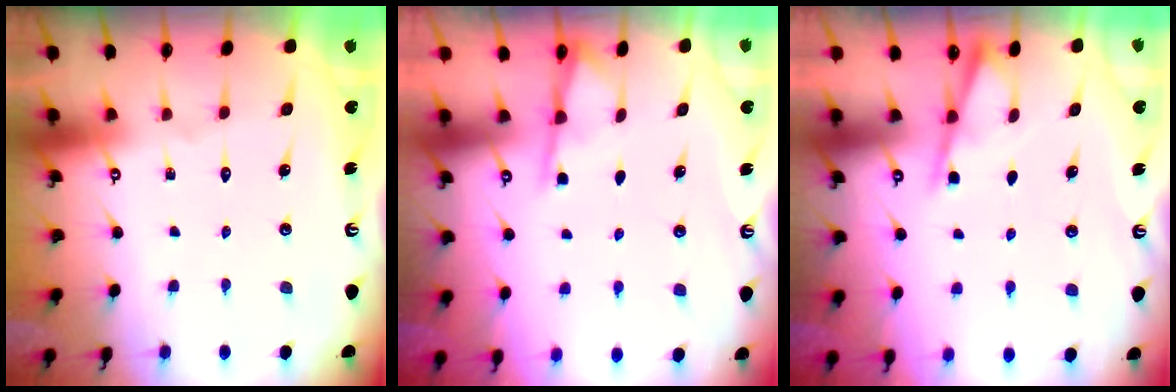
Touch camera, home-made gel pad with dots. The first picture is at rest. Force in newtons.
{"total": 1.8, "press": 1.7, "slide": 0.4}
{"total": 3.0, "press": 3.0, "slide": 0.5}